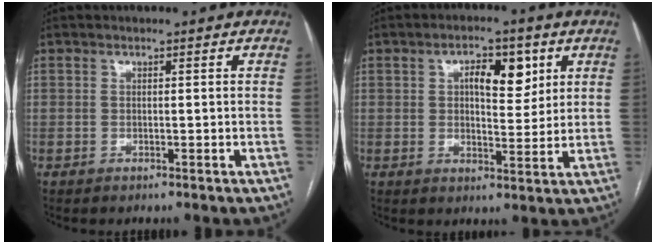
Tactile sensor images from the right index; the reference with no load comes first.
{"total": 7.1, "force": [2.7, 3.2, 5.8], "torque": [-0.087, 0.009, 0.043]}